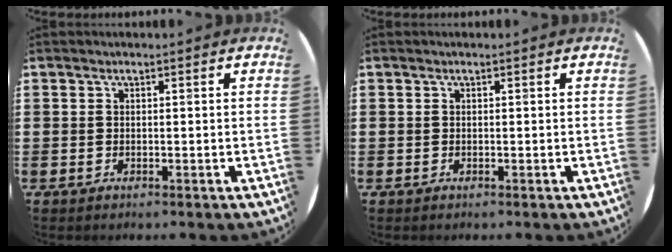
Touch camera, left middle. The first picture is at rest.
{"total": 0.0}